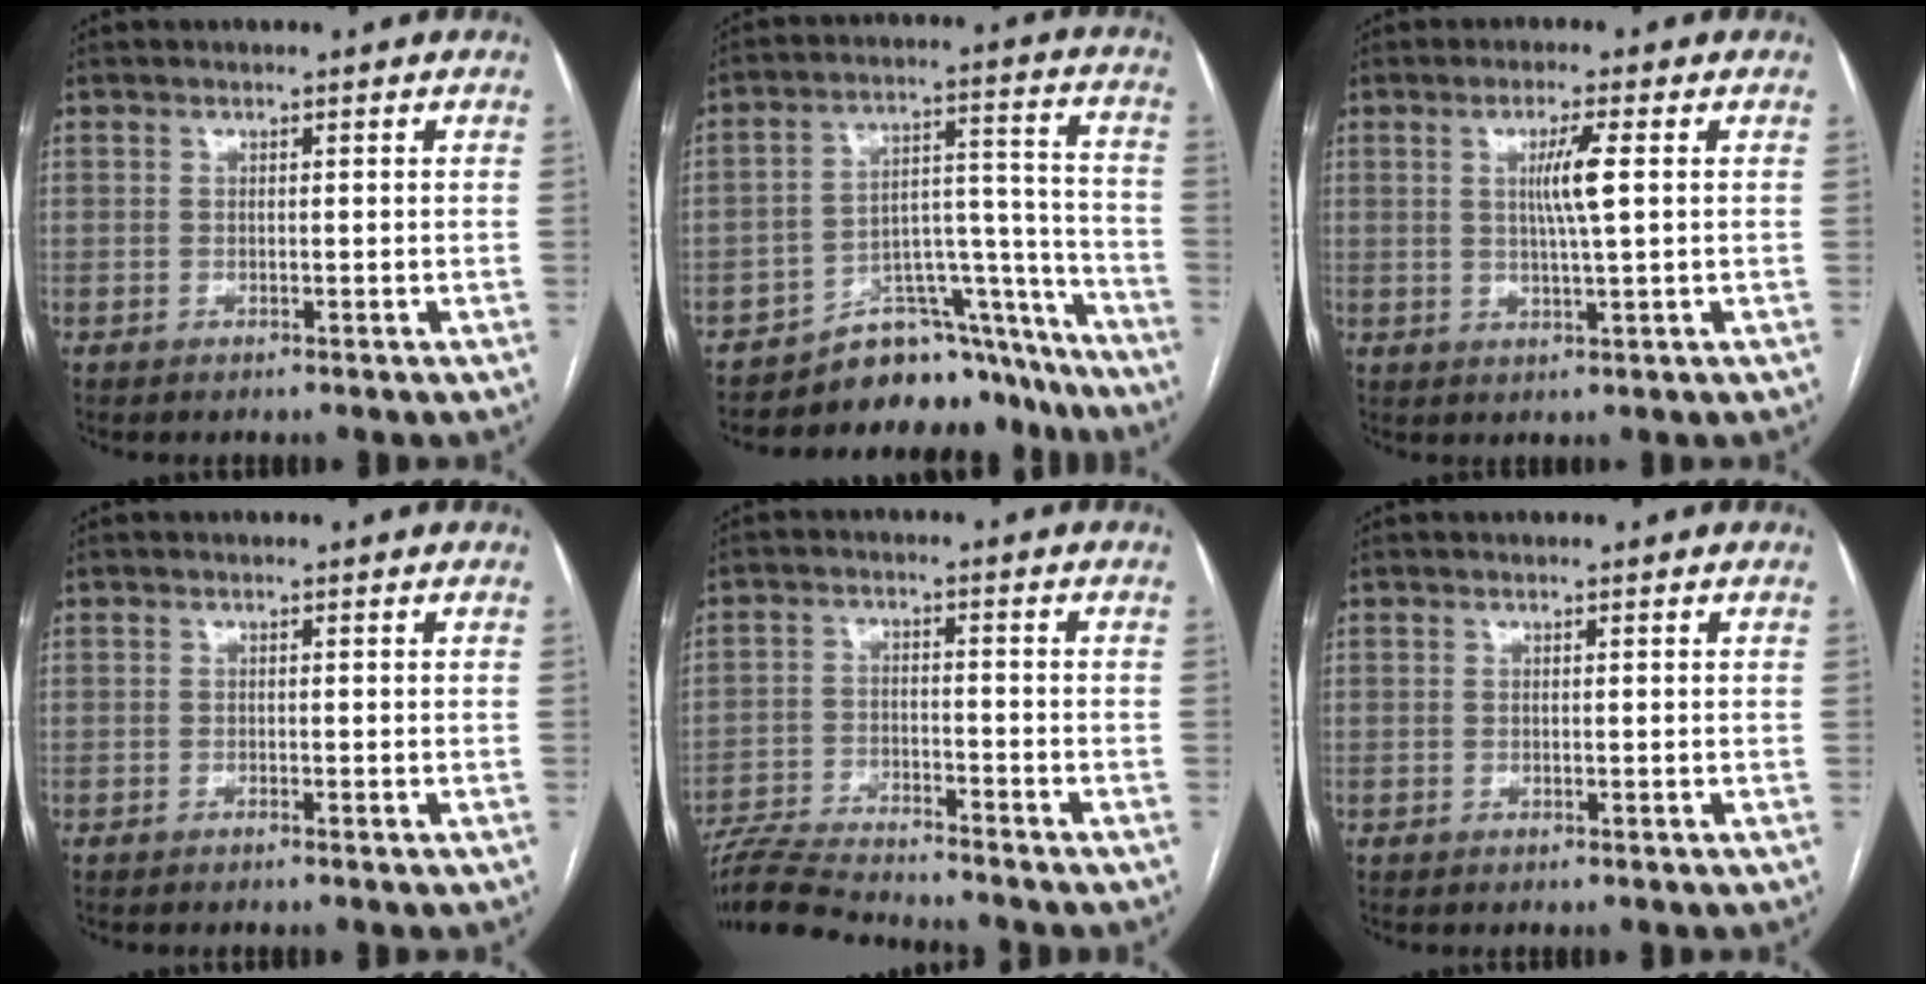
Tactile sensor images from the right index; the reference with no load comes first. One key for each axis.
{"total": 14.3, "fx": -13.2, "fy": 5.2, "fz": 1.5, "tx": 0.018, "ty": 0.086, "tz": -0.192}
{"total": 4.7, "fx": 0.9, "fy": -0.3, "fz": 4.6, "tx": -0.085, "ty": -0.003, "tz": 0.018}
{"total": 0.0}
{"total": 11.0, "fx": -10.4, "fy": 0.5, "fz": 3.5, "tx": -0.059, "ty": -0.012, "tz": -0.176}
{"total": 0.0}